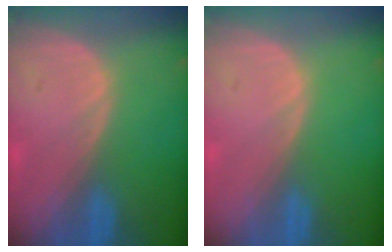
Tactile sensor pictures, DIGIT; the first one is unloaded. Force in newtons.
{"total": 0.0}